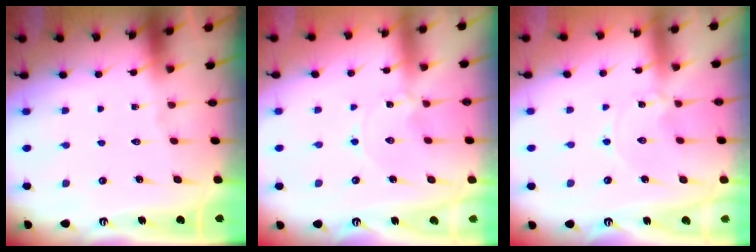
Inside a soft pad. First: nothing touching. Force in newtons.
{"total": 0.0}
{"total": 0.0}